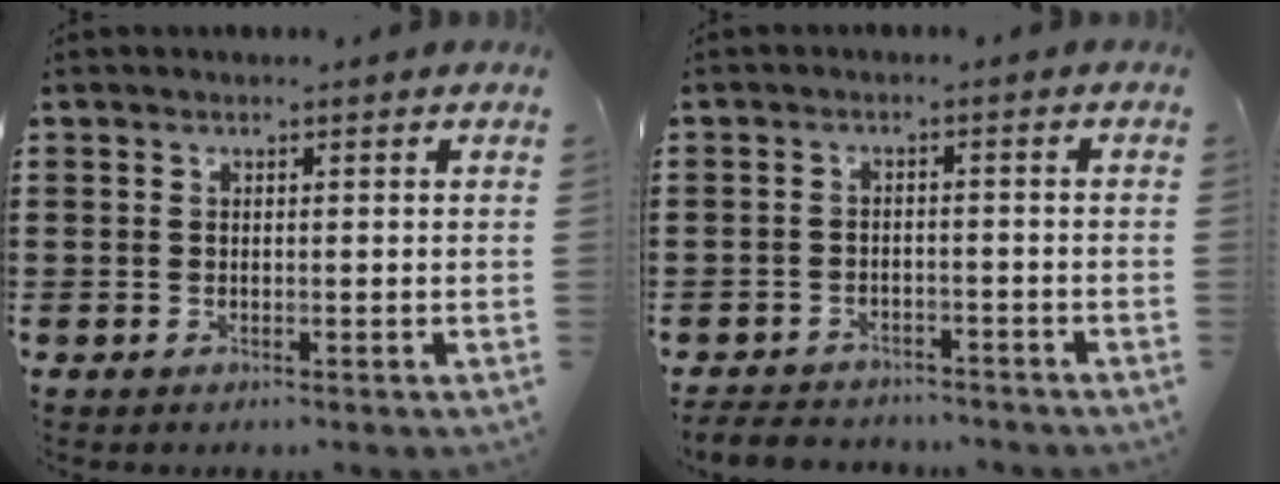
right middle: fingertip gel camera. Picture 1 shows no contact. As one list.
[{"total": 2.8, "force": [-2.8, 0.5, 0.0], "torque": [-0.008, -0.004, -0.060]}]